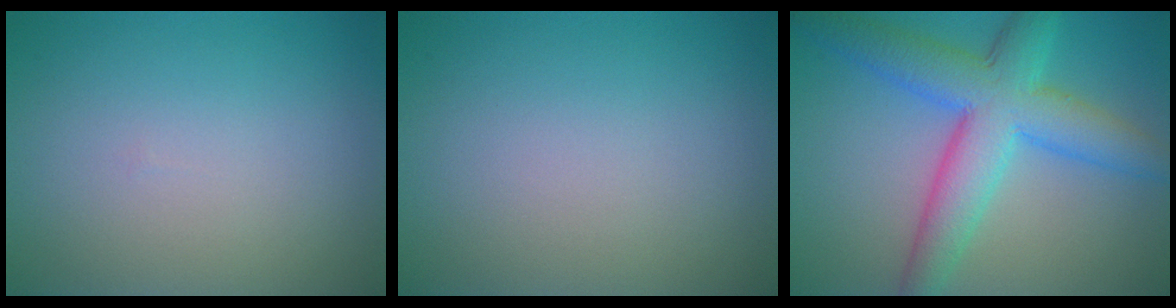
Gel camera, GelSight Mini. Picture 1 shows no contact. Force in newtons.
{"total": 0.0}
{"total": 7.9, "press": 7.9, "slide": 0.3}